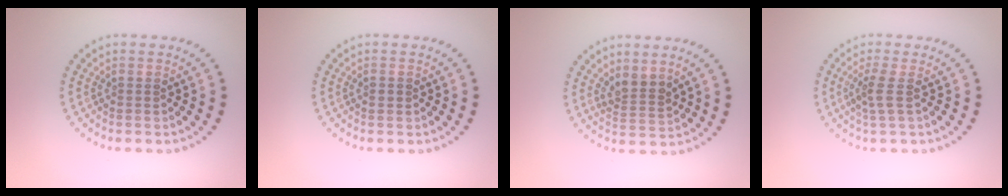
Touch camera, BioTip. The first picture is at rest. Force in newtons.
{"total": 0.9, "press": 0.9, "slide": 0.1}
{"total": 2.2, "press": 1.9, "slide": 1.2}
{"total": 1.8, "press": 1.3, "slide": 1.1}